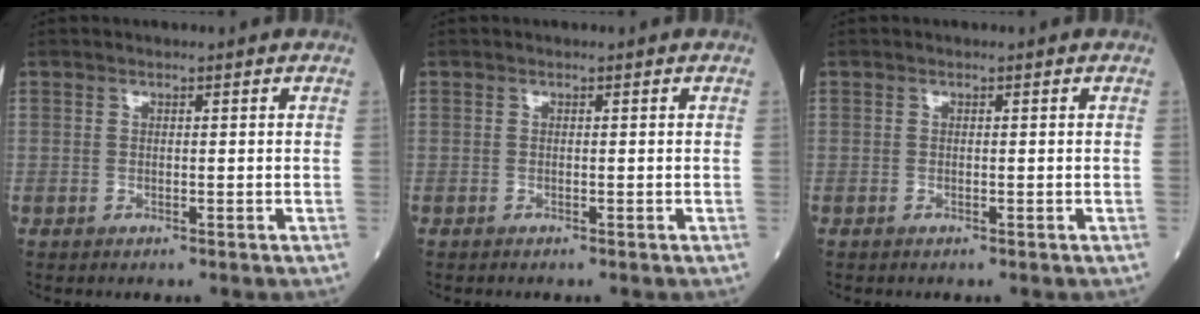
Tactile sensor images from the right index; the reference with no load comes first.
{"total": 0.0}
{"total": 0.0}